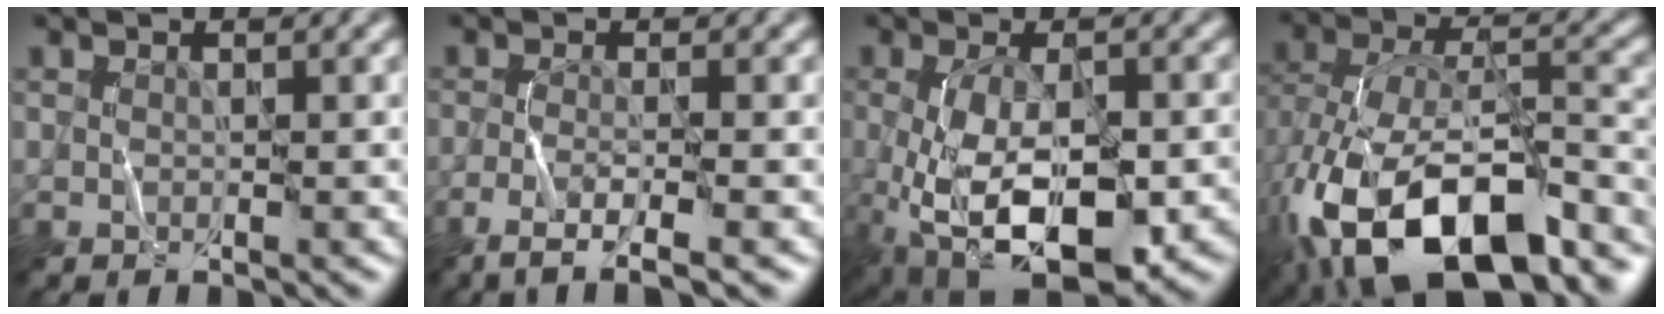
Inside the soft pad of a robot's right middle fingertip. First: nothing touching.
{"total": 3.8, "force": [-2.4, 0.7, 2.9], "torque": [-0.044, 0.006, -0.052]}
{"total": 11.0, "force": [-4.0, 5.3, 8.8], "torque": [-0.180, -0.035, -0.045]}
{"total": 16.3, "force": [-8.6, 8.3, 11.1], "torque": [-0.198, -0.015, -0.136]}